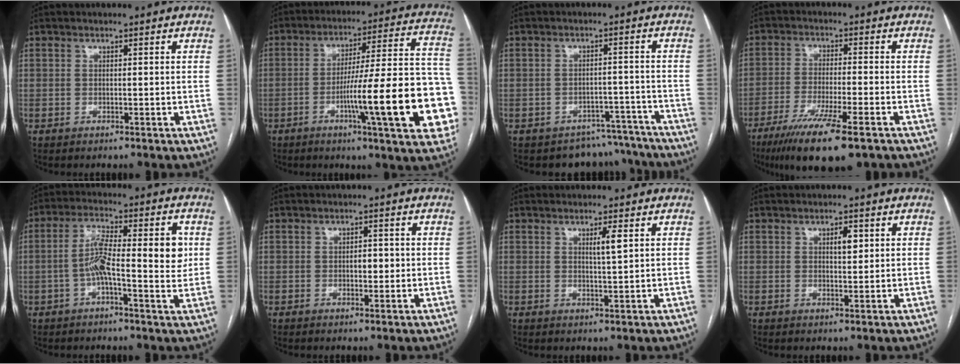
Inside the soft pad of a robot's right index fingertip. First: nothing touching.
{"total": 22.1, "force": [-6.4, 1.5, 21.0], "torque": [-0.219, 0.019, -0.086]}
{"total": 9.2, "force": [-8.1, 4.3, -0.5], "torque": [0.030, 0.038, -0.091]}
{"total": 13.4, "force": [-8.9, 1.5, 9.9], "torque": [-0.171, -0.035, -0.143]}
{"total": 10.5, "force": [-0.1, 2.5, 10.2], "torque": [-0.171, 0.020, -0.008]}
{"total": 2.2, "force": [-0.2, 1.1, 1.9], "torque": [-0.026, 0.004, -0.002]}
{"total": 2.6, "force": [1.0, 0.0, 2.4], "torque": [-0.043, -0.003, 0.018]}
{"total": 2.4, "force": [0.9, 0.8, 2.1], "torque": [-0.033, 0.000, 0.014]}